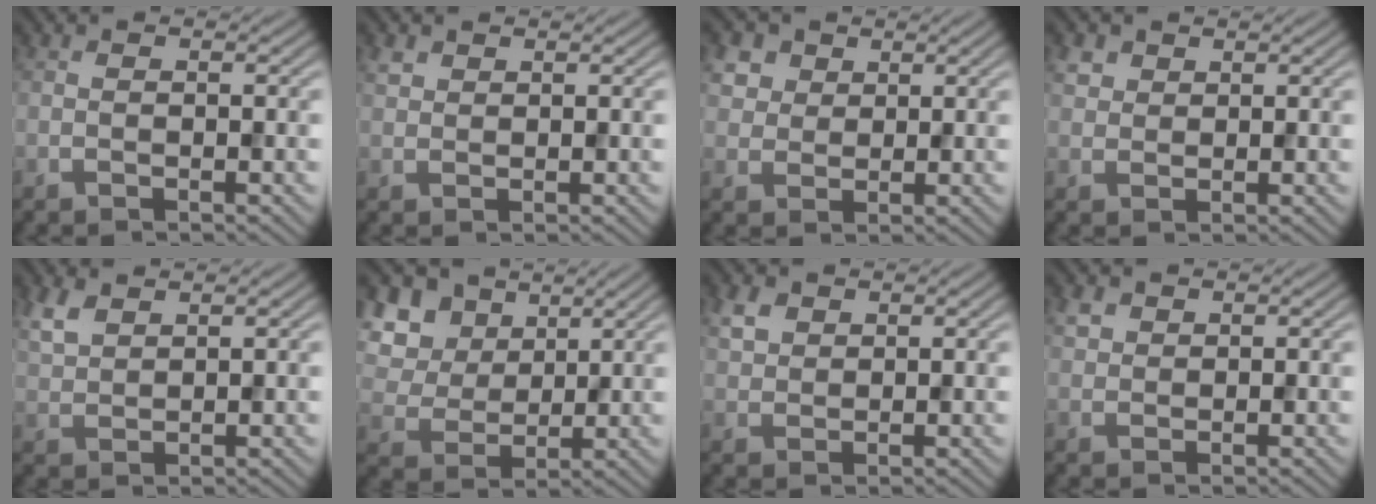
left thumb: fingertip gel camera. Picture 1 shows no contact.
{"total": 1.3, "force": [0.9, 0.8, 0.4], "torque": [-0.010, 0.001, 0.019]}
{"total": 4.5, "force": [2.2, 3.5, 1.8], "torque": [-0.063, -0.001, 0.048]}
{"total": 2.0, "force": [1.2, 1.6, 0.6], "torque": [-0.017, 0.002, 0.025]}
{"total": 3.5, "force": [2.3, 1.6, 2.1], "torque": [-0.059, 0.003, 0.055]}
{"total": 9.4, "force": [4.4, 6.9, 4.5], "torque": [-0.160, 0.011, 0.094]}
{"total": 3.0, "force": [1.6, 2.1, 1.4], "torque": [-0.036, 0.004, 0.033]}
{"total": 1.8, "force": [1.0, 1.4, 0.7], "torque": [-0.018, 0.002, 0.021]}